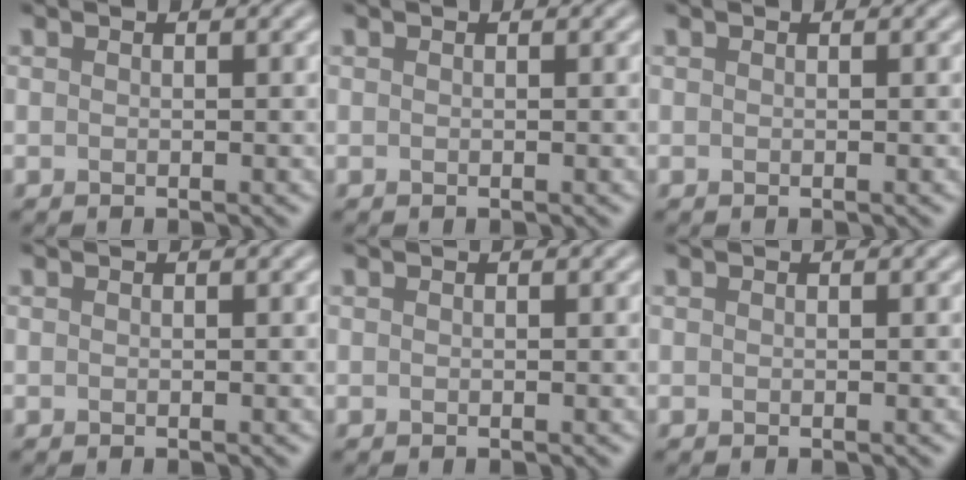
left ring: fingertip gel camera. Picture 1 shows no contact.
{"total": 0.0}
{"total": 0.0}
{"total": 0.0}
{"total": 0.0}
{"total": 0.0}